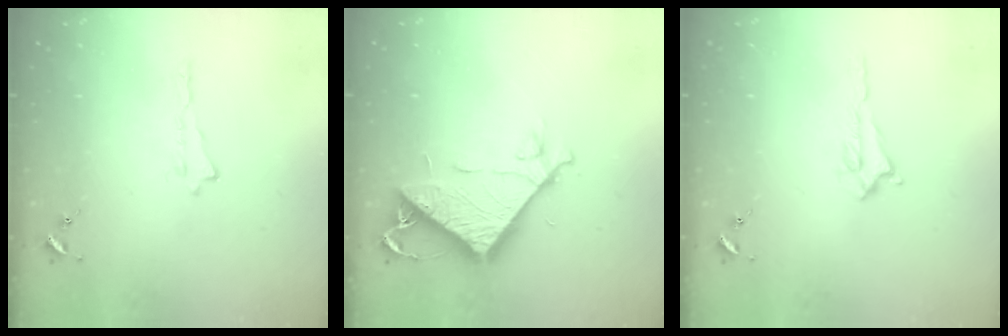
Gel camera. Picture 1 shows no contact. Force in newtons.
{"total": 9.5, "press": 9.5, "slide": 0.4}
{"total": 0.7, "press": 0.7, "slide": 0.2}